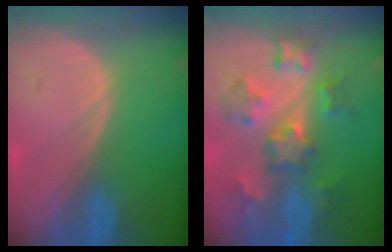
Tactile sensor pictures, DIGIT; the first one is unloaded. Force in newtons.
{"total": 8.3, "press": 7.9, "slide": 2.5}